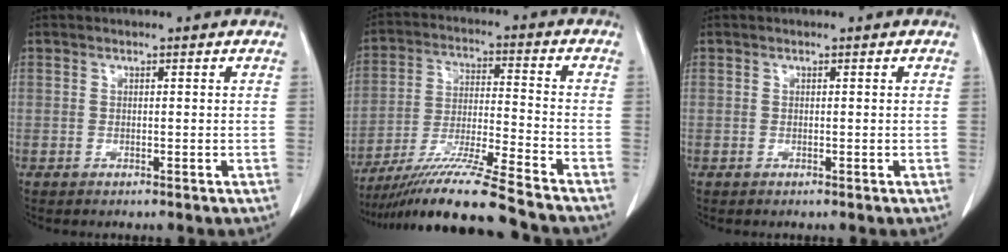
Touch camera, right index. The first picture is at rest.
{"total": 15.9, "force": [-13.4, -1.4, 8.4], "torque": [-0.161, -0.031, -0.236]}
{"total": 0.0}